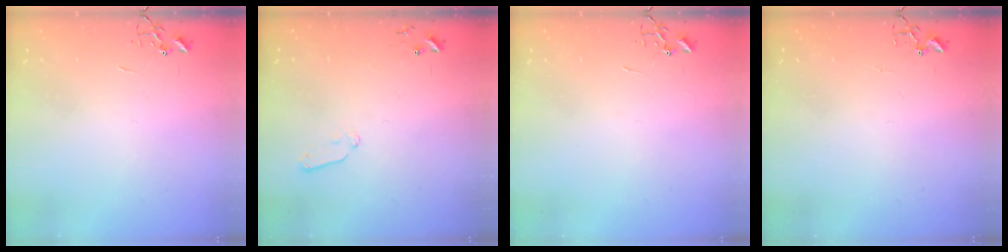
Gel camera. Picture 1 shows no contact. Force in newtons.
{"total": 6.0, "press": 5.9, "slide": 1.0}
{"total": 0.0}
{"total": 3.3, "press": 3.3, "slide": 0.5}